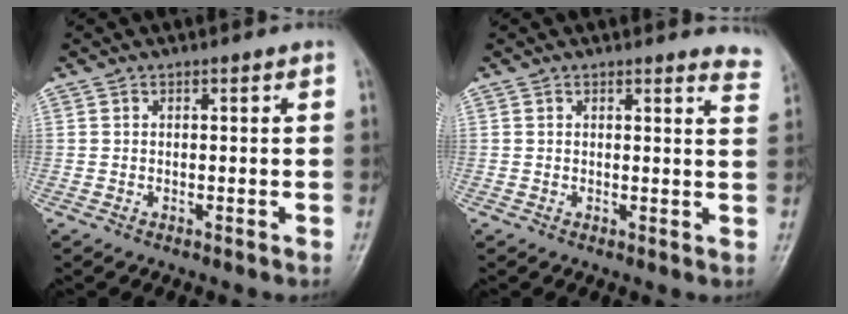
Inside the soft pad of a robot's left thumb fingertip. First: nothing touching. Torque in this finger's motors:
{"motor_torque": [0.14, -0.11, 0.05, 0.13, 0.00]}